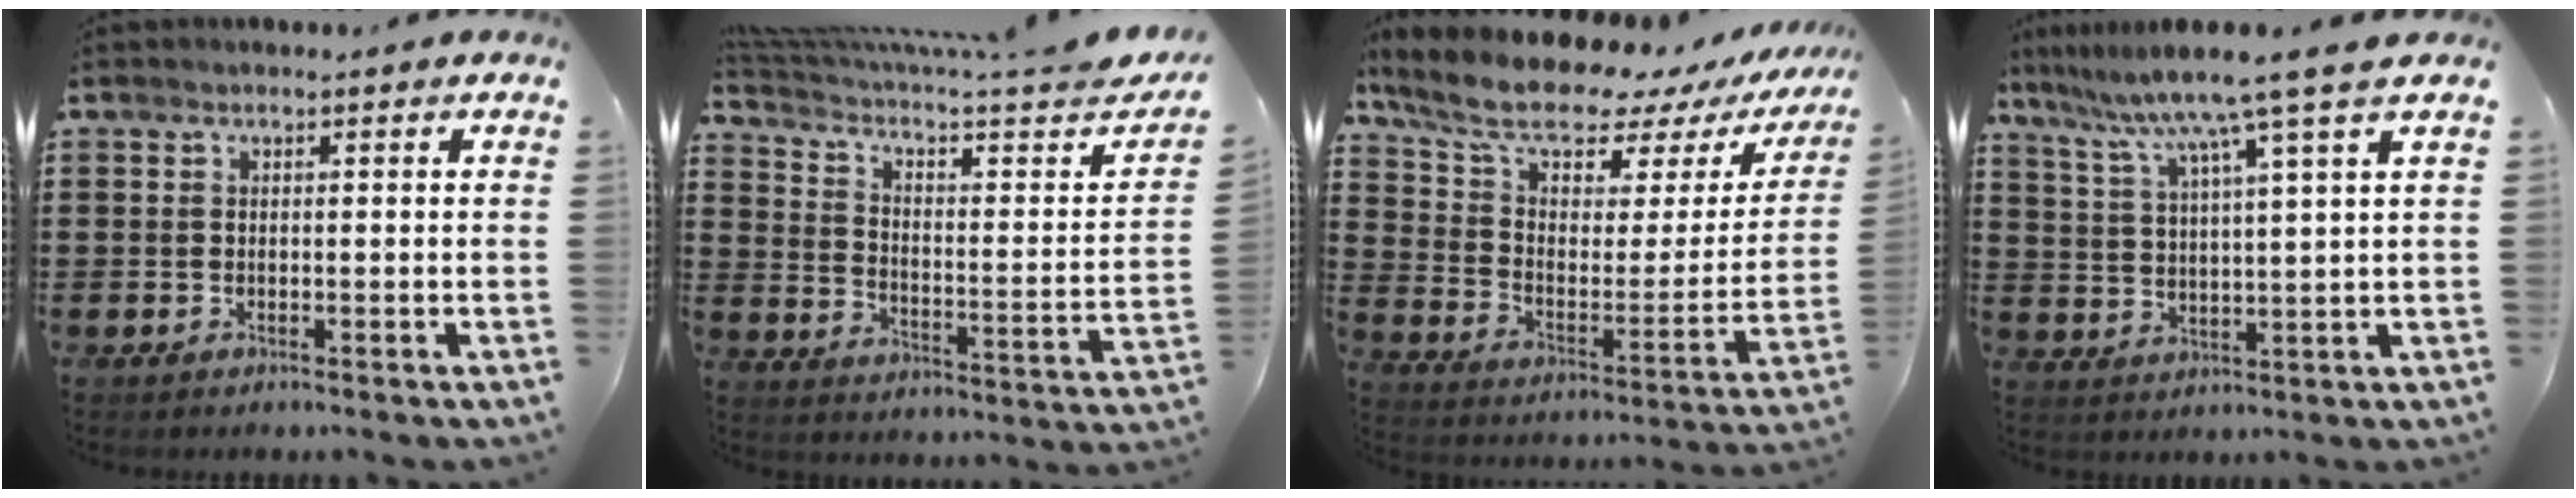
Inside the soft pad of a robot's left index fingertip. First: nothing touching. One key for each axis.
{"total": 3.9, "fx": 2.8, "fy": 0.3, "fz": 2.8, "tx": -0.064, "ty": -0.045, "tz": 0.037}
{"total": 10.7, "fx": 9.0, "fy": 2.9, "fz": 5.0, "tx": -0.125, "ty": -0.063, "tz": 0.155}
{"total": 7.7, "fx": 5.8, "fy": -1.4, "fz": 4.8, "tx": -0.118, "ty": -0.036, "tz": 0.089}